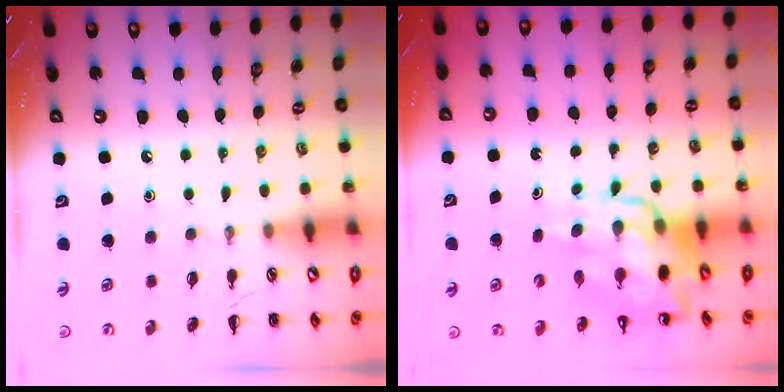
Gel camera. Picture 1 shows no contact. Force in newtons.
{"total": 14.0, "press": 13.4, "slide": 4.1}